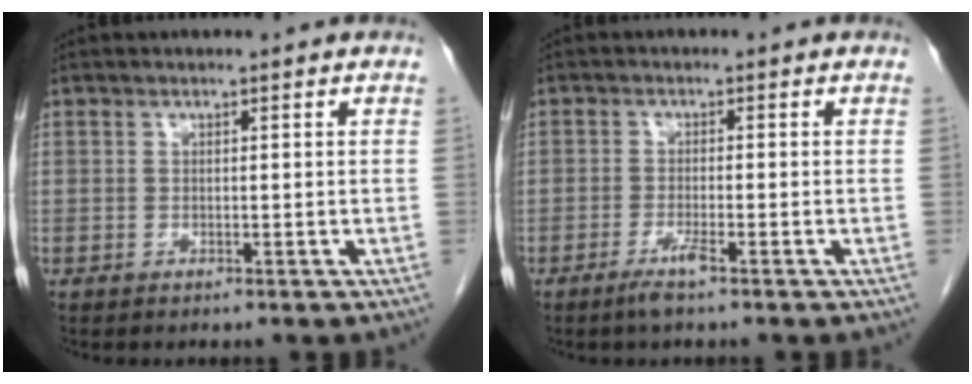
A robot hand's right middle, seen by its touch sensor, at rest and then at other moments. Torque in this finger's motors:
{"motor_torque": [0.62, -0.18, 0.00, 0.01]}